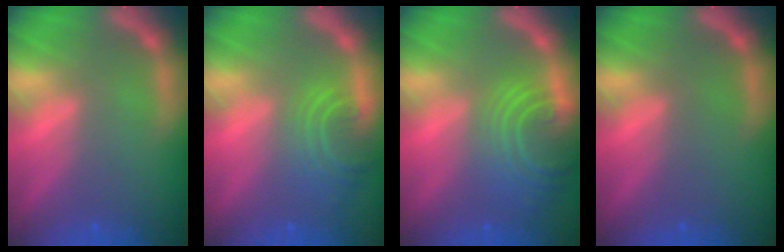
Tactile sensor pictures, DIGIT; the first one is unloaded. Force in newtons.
{"total": 5.1}
{"total": 8.1}
{"total": 0.0}